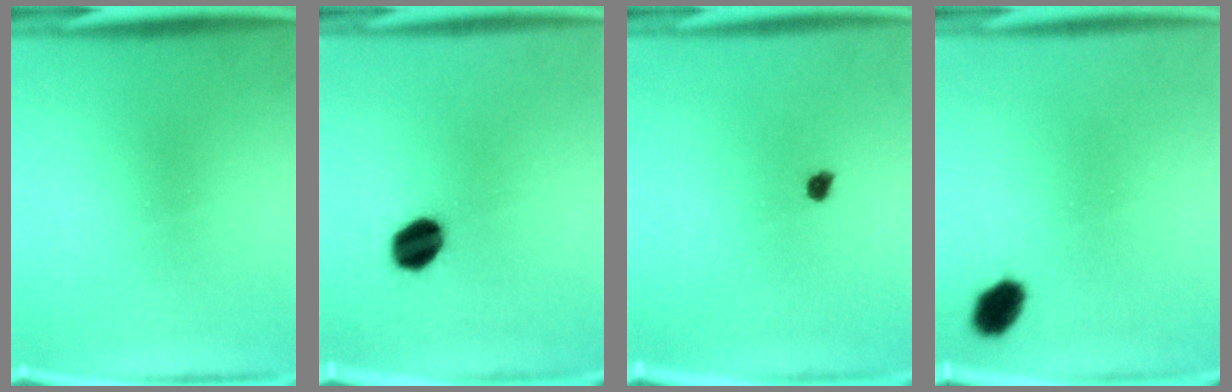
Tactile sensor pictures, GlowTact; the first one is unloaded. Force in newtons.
{"total": 7.6}
{"total": 1.4}
{"total": 4.6}